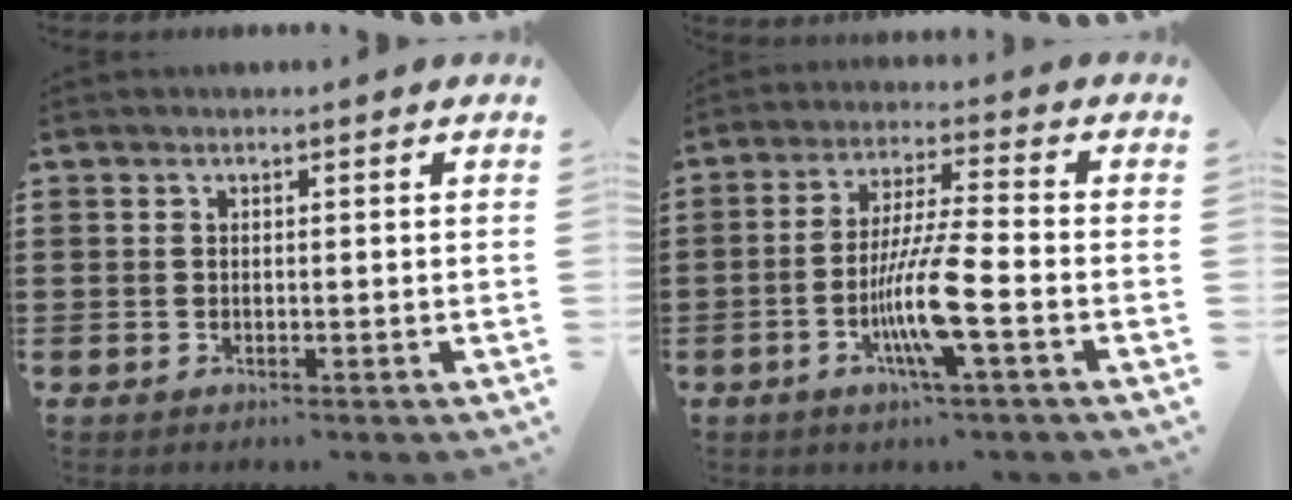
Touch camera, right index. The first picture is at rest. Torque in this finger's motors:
{"motor_torque": [2.14, 0.00, 0.35, 0.21]}